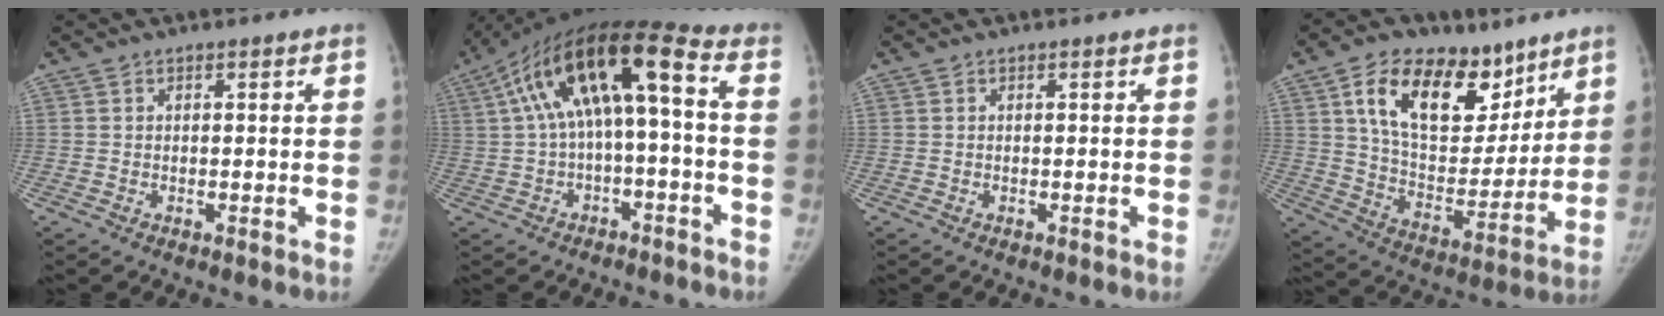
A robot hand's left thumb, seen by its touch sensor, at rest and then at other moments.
{"total": 15.1, "force": [1.2, 4.9, 14.2], "torque": [-0.265, 0.071, 0.021]}
{"total": 0.0}
{"total": 21.2, "force": [11.5, 12.3, 12.9], "torque": [-0.165, -0.049, 0.198]}